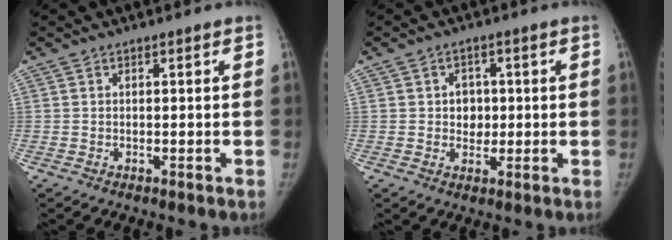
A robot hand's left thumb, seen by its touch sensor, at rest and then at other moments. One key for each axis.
{"total": 3.9, "fx": 0.3, "fy": 3.4, "fz": 2.0, "tx": 0.000, "ty": 0.004, "tz": 0.003}